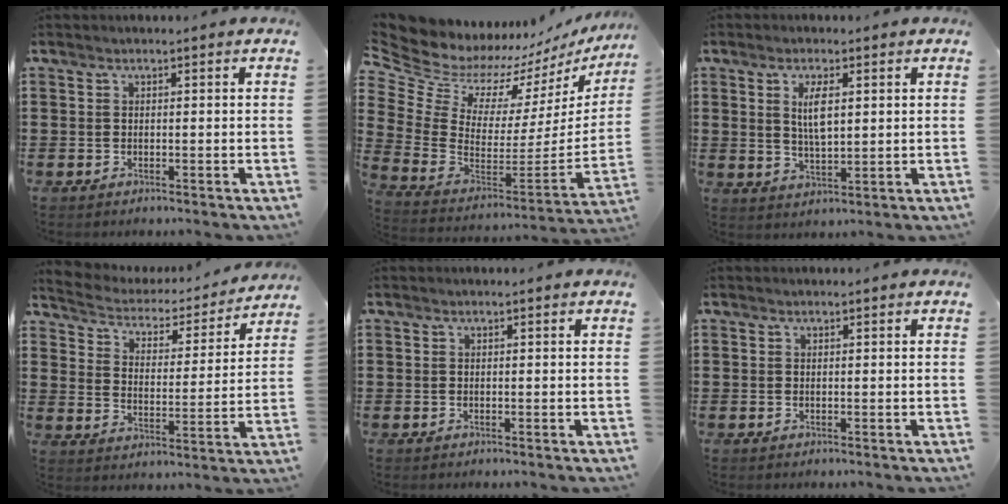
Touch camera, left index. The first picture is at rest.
{"total": 7.3, "force": [6.5, 3.4, 0.2], "torque": [-0.065, -0.071, 0.111]}
{"total": 5.0, "force": [1.6, 1.7, 4.5], "torque": [-0.085, 0.002, 0.024]}
{"total": 2.5, "force": [2.4, 0.8, 0.1], "torque": [-0.024, -0.026, 0.030]}
{"total": 0.0}
{"total": 0.0}